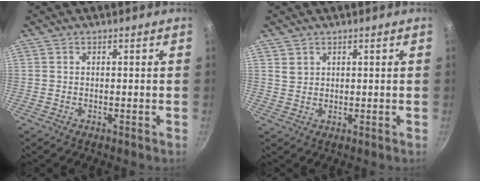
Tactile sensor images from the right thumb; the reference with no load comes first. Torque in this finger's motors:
{"motor_torque": [0.09, 0.66, 0.27, -0.08, 0.05]}